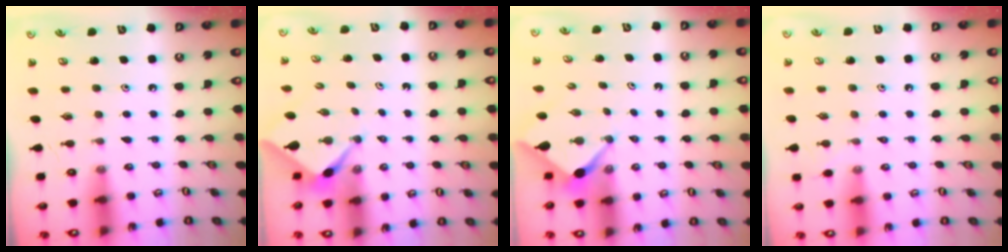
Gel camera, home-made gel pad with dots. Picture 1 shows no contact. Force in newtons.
{"total": 2.3, "press": 2.3, "slide": 0.3}
{"total": 2.5, "press": 2.5, "slide": 0.3}
{"total": 1.8, "press": 1.7, "slide": 0.4}